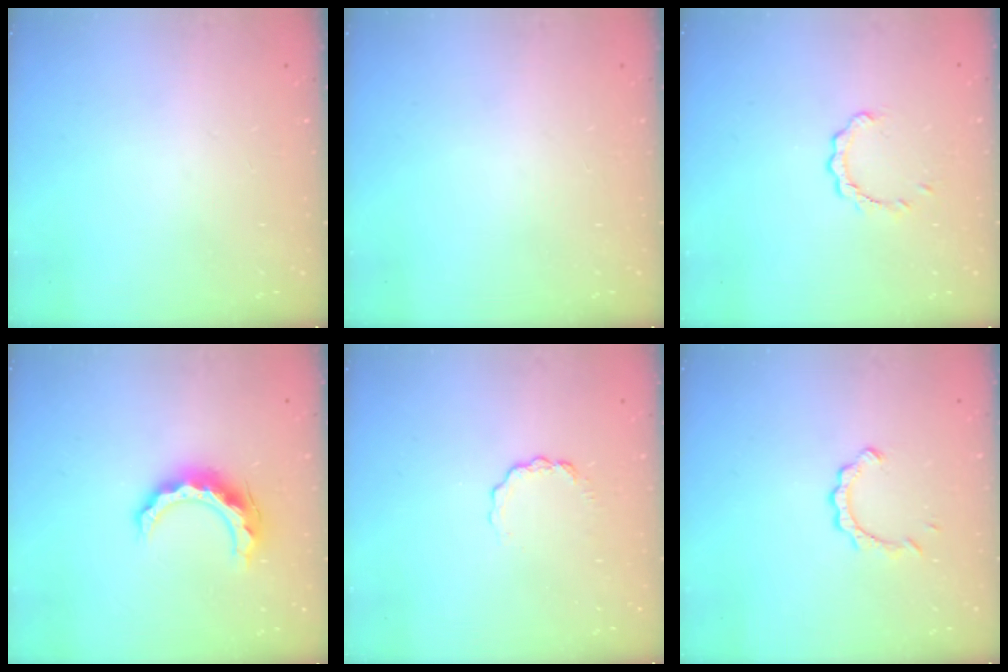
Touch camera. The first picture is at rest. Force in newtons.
{"total": 0.0}
{"total": 2.6, "press": 2.6, "slide": 0.3}
{"total": 11.9, "press": 11.9, "slide": 0.7}
{"total": 3.9, "press": 3.9, "slide": 0.5}
{"total": 4.3, "press": 4.3, "slide": 0.4}